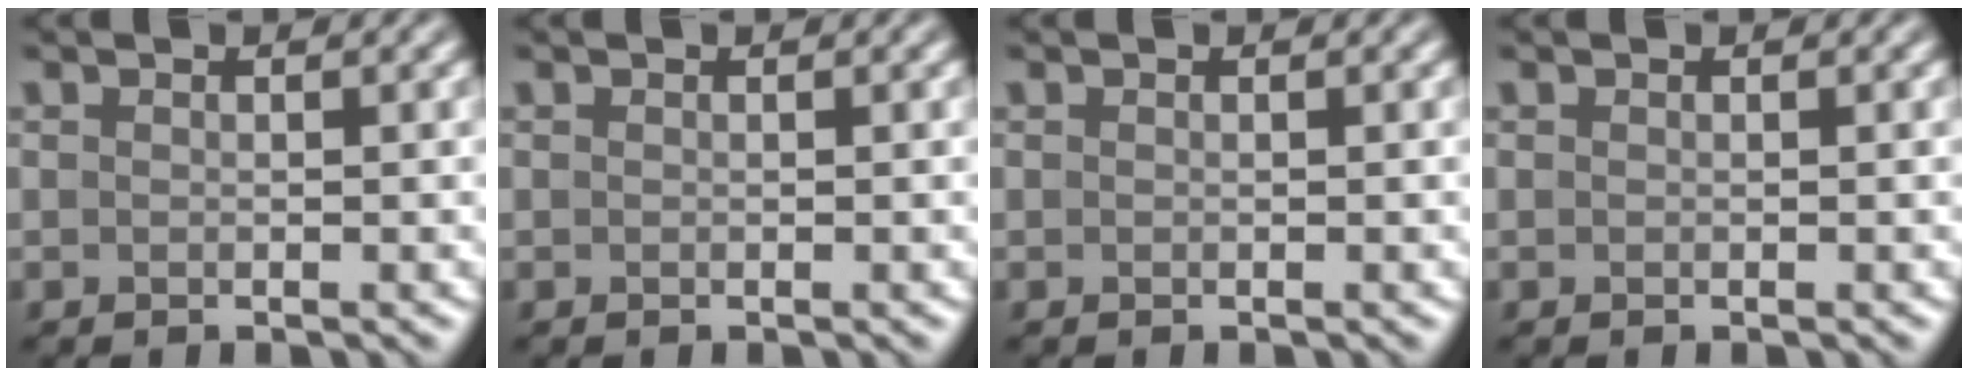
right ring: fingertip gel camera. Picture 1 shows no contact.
{"total": 0.0}
{"total": 0.0}
{"total": 0.0}